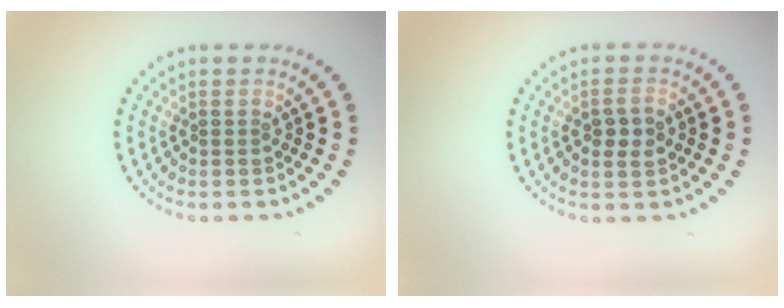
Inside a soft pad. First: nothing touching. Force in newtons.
{"total": 2.0, "press": 2.0, "slide": 0.2}